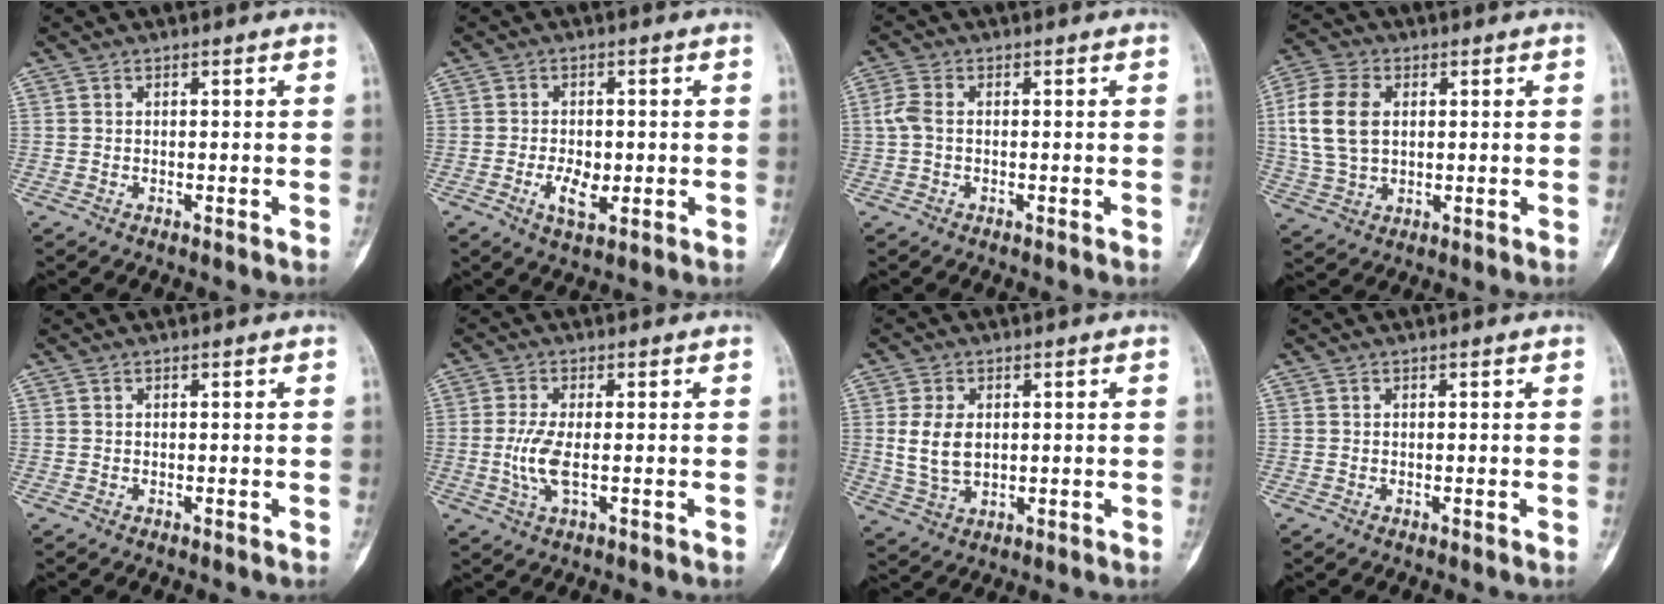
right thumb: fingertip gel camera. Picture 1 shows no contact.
{"total": 5.0, "force": [-1.1, 2.6, 4.1], "torque": [-0.072, -0.003, -0.016]}
{"total": 3.1, "force": [-0.1, 1.8, 2.6], "torque": [-0.069, 0.005, -0.006]}
{"total": 11.4, "force": [1.8, 7.6, 8.2], "torque": [-0.169, 0.007, 0.036]}
{"total": 0.0}
{"total": 5.2, "force": [-0.7, 1.6, 4.9], "torque": [-0.120, -0.006, -0.015]}
{"total": 7.1, "force": [0.9, 4.6, 5.3], "torque": [-0.095, -0.004, 0.026]}
{"total": 0.0}